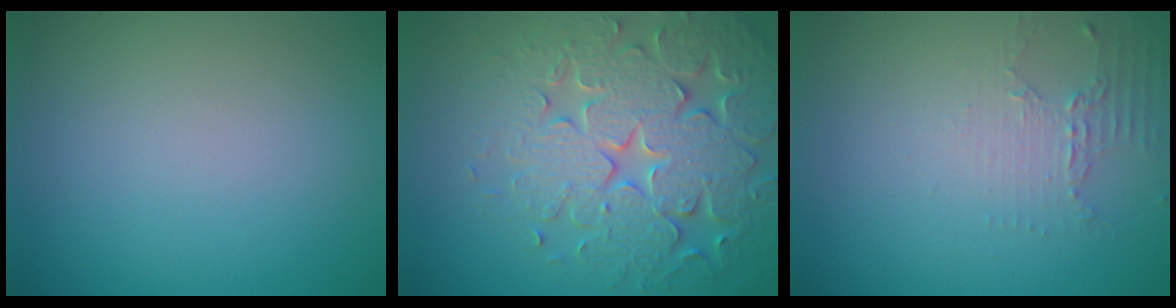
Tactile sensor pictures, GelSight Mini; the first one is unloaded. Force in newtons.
{"total": 7.8, "press": 7.6, "slide": 1.6}
{"total": 2.1, "press": 1.5, "slide": 1.4}